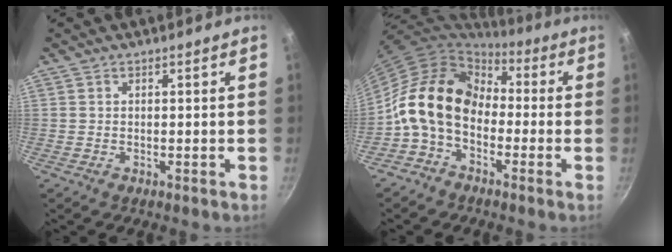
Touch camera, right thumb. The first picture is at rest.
{"total": 14.0, "force": [-1.7, 10.2, 9.4], "torque": [-0.142, 0.041, -0.053]}